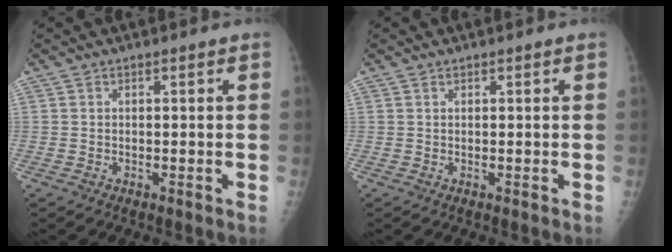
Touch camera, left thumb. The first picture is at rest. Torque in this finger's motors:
{"motor_torque": [-0.12, 0.04, 0.18, -0.12, 0.02]}